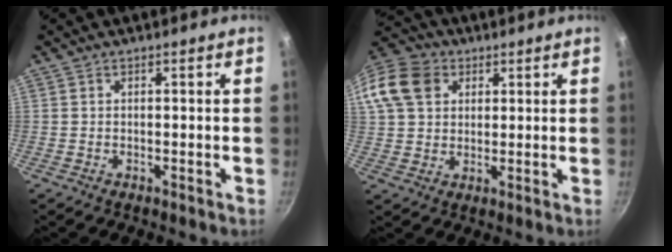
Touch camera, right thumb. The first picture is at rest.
{"total": 15.5, "force": [5.3, 12.2, 8.0], "torque": [-0.167, 0.021, 0.088]}